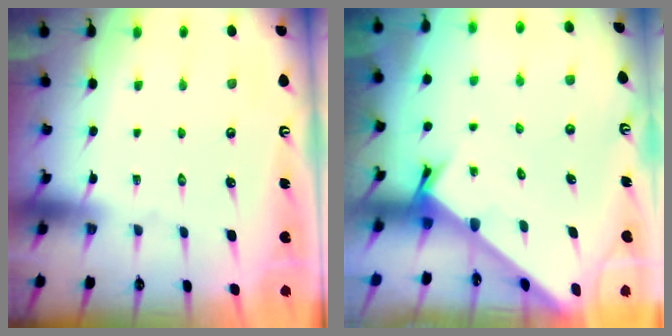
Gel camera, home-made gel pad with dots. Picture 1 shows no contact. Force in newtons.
{"total": 2.1, "press": 2.1, "slide": 0.2}